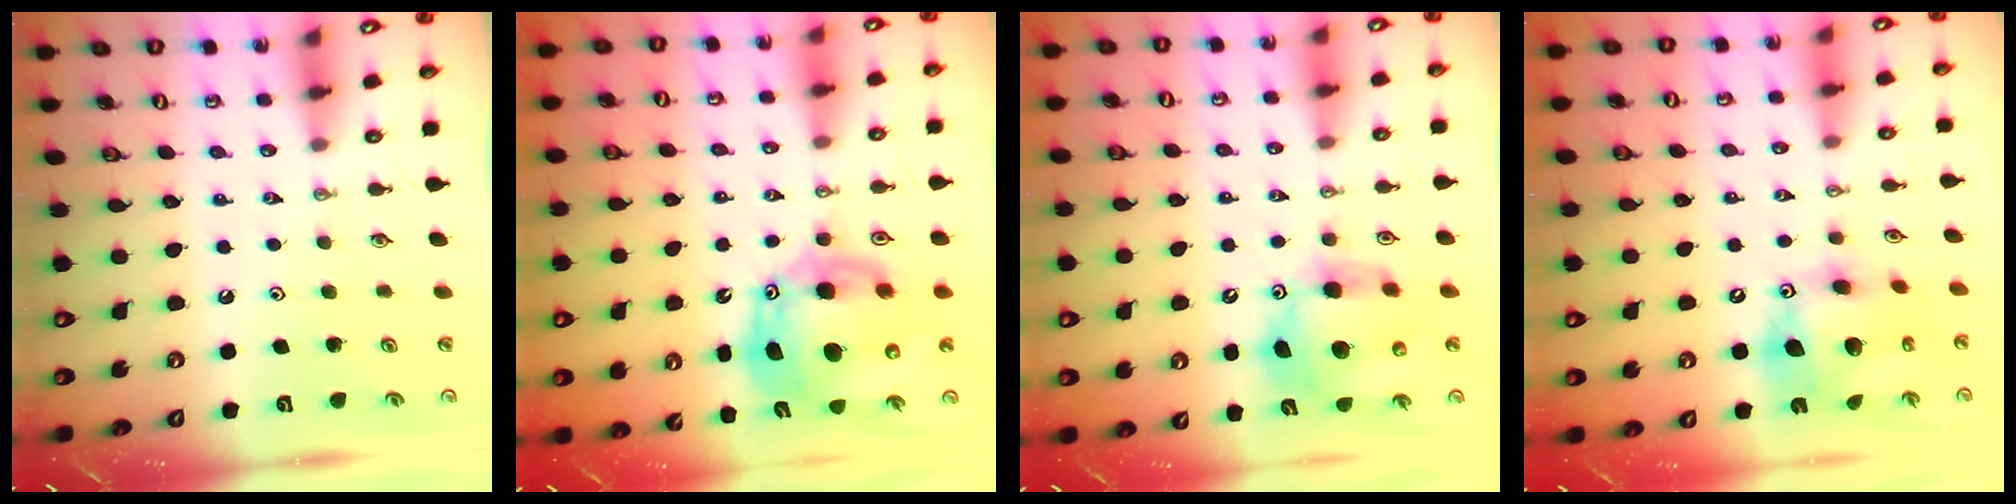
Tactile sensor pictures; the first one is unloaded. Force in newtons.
{"total": 17.6, "press": 17.4, "slide": 2.7}
{"total": 13.4, "press": 13.3, "slide": 1.4}
{"total": 15.4, "press": 15.4, "slide": 1.4}